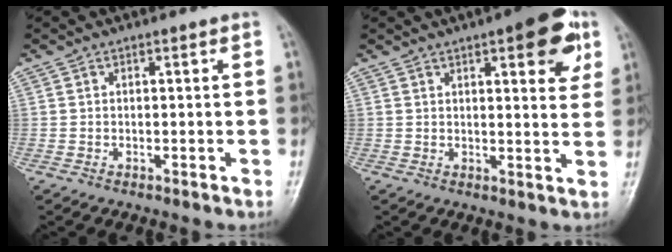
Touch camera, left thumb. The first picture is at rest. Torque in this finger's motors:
{"motor_torque": [1.96, 1.31, 1.35, -1.04, 0.07]}